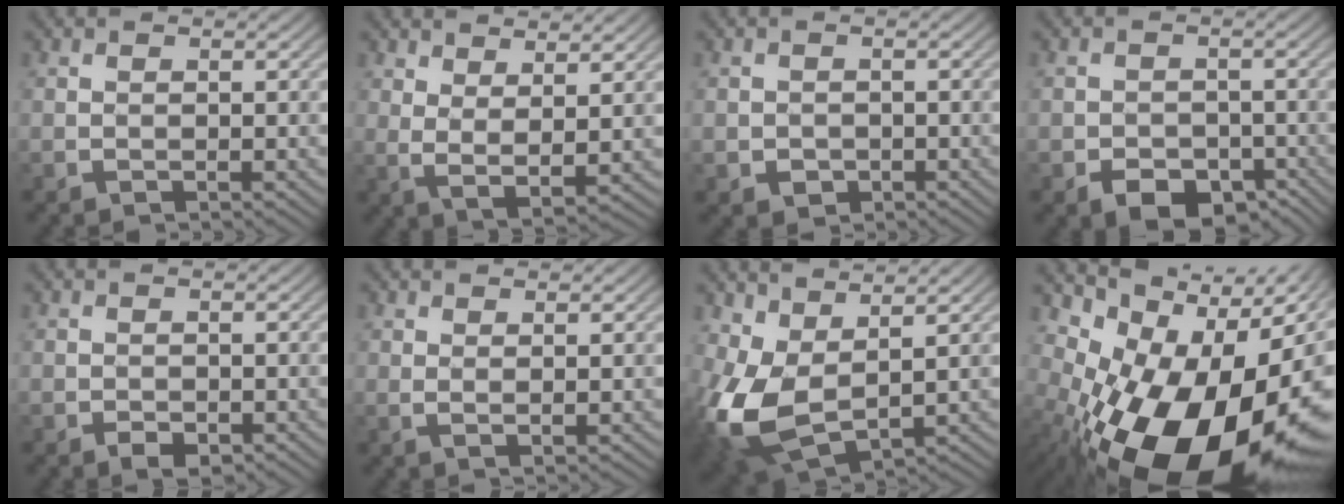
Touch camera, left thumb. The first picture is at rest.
{"total": 5.1, "force": [3.6, 1.7, 3.2], "torque": [-0.072, -0.001, 0.063]}
{"total": 1.5, "force": [-1.1, 1.1, 0.0], "torque": [-0.025, 0.000, -0.026]}
{"total": 4.8, "force": [-3.4, 2.9, 1.6], "torque": [-0.032, -0.010, -0.074]}
{"total": 1.0, "force": [-0.7, 0.7, 0.3], "torque": [-0.014, 0.000, -0.015]}
{"total": 1.7, "force": [1.3, 0.5, 1.0], "torque": [-0.012, -0.003, 0.021]}
{"total": 10.5, "force": [1.1, 6.7, 8.1], "torque": [-0.204, -0.001, 0.012]}
{"total": 20.5, "force": [-10.0, 10.9, 14.2], "torque": [-0.229, -0.055, -0.154]}